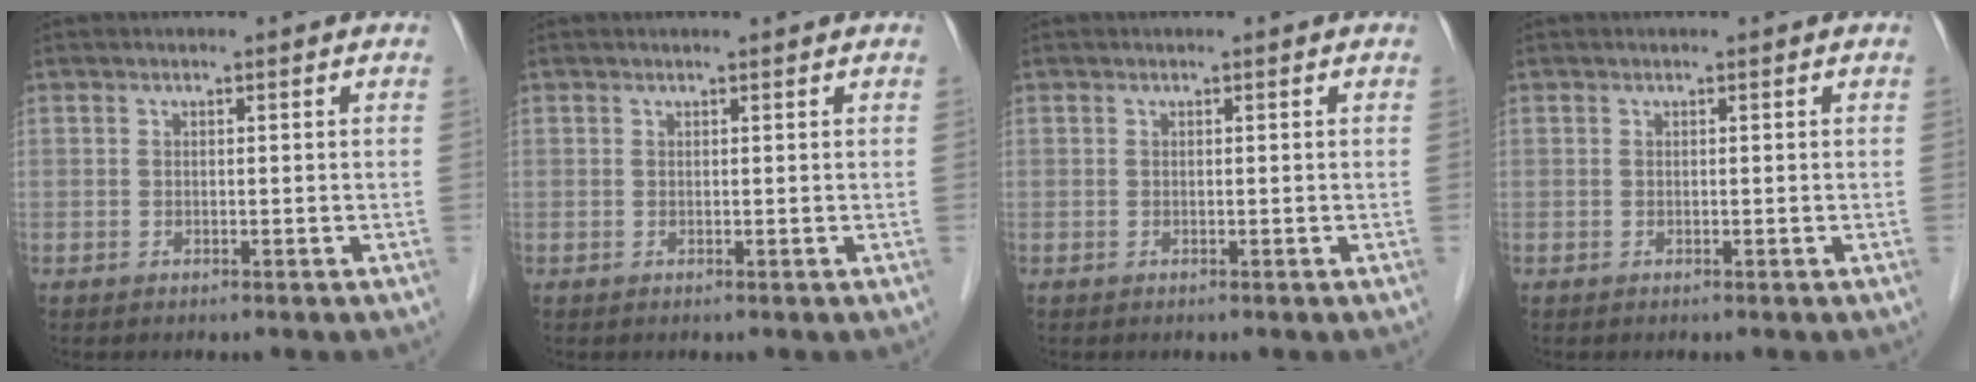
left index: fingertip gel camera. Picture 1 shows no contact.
{"total": 1.3, "force": [1.2, 0.3, 0.5], "torque": [0.001, 0.008, 0.018]}
{"total": 0.0}
{"total": 0.0}